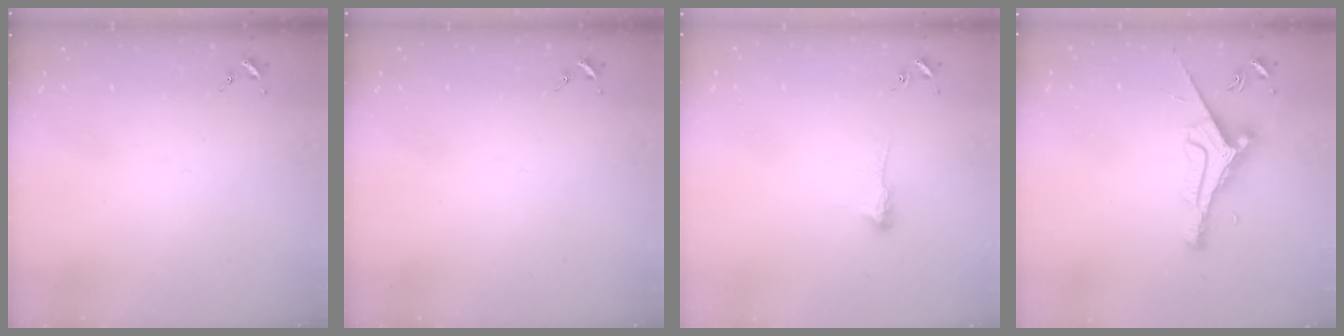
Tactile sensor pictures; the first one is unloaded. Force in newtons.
{"total": 0.0}
{"total": 4.4, "press": 4.3, "slide": 0.7}
{"total": 9.3, "press": 9.3, "slide": 0.8}